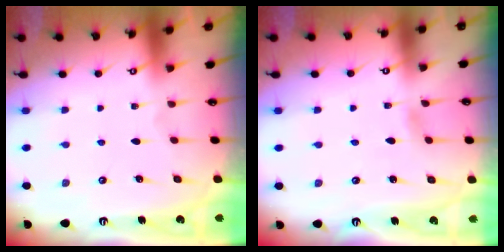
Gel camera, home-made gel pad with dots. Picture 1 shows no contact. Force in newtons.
{"total": 2.6, "press": 2.5, "slide": 0.3}